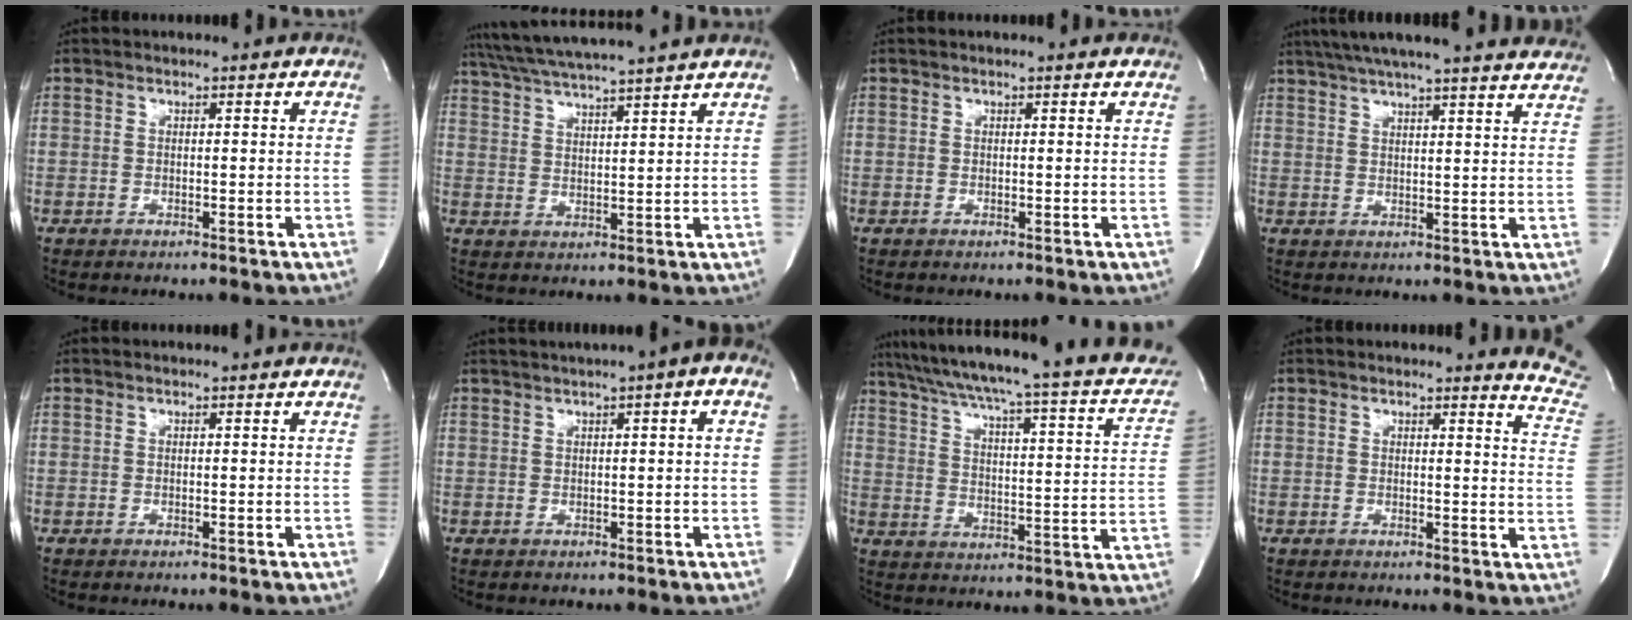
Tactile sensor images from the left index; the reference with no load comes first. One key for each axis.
{"total": 12.7, "fx": 11.2, "fy": -1.2, "fz": 5.9, "tx": -0.111, "ty": 0.023, "tz": 0.172}
{"total": 0.7, "fx": 0.7, "fy": 0.0, "fz": 0.2, "tx": -0.009, "ty": 0.004, "tz": 0.005}
{"total": 26.5, "fx": 23.7, "fy": 1.3, "fz": 11.7, "tx": -0.194, "ty": -0.005, "tz": 0.298}
{"total": 0.0}
{"total": 5.4, "fx": 2.5, "fy": 0.3, "fz": 4.8, "tx": -0.072, "ty": 0.023, "tz": 0.035}
{"total": 27.3, "fx": 21.9, "fy": 3.6, "fz": 15.9, "tx": -0.236, "ty": -0.018, "tz": 0.271}
{"total": 7.9, "fx": 7.9, "fy": -0.1, "fz": 0.5, "tx": 0.010, "ty": -0.086, "tz": 0.051}